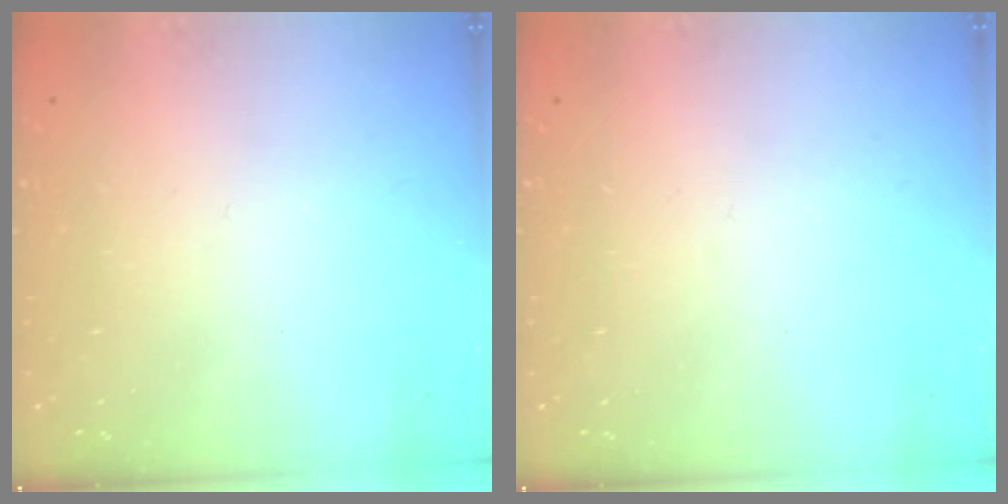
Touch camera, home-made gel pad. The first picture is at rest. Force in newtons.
{"total": 0.0}